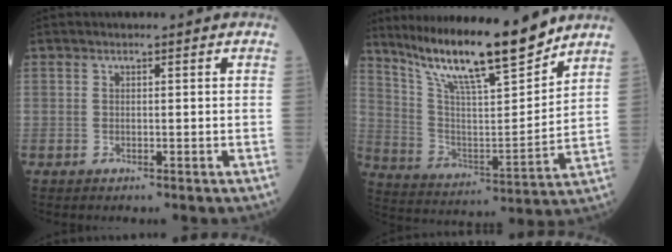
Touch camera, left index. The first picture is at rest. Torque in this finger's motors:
{"motor_torque": [1.07, -1.07, 0.43, 0.15]}